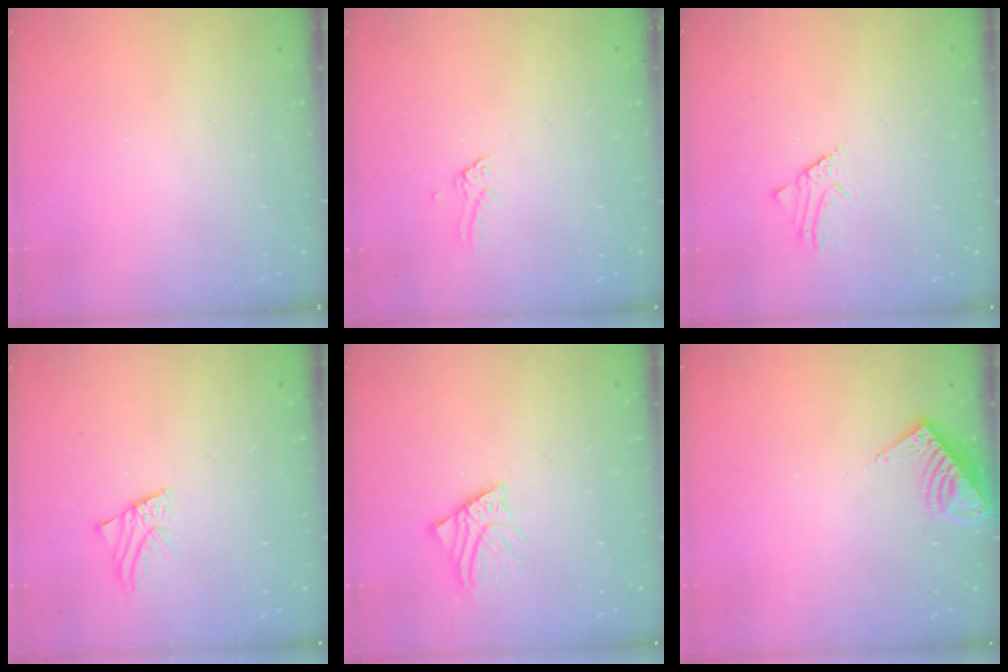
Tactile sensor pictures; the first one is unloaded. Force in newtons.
{"total": 0.0}
{"total": 2.6, "press": 2.6, "slide": 0.3}
{"total": 1.7, "press": 1.7, "slide": 0.1}
{"total": 4.7, "press": 4.6, "slide": 0.6}
{"total": 8.8, "press": 8.8, "slide": 0.3}